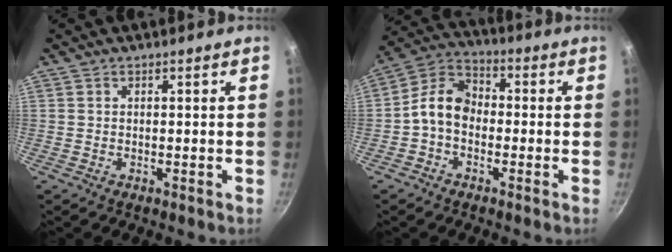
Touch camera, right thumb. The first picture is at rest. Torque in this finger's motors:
{"motor_torque": [1.50, 1.54, 0.84, -1.01, 0.23]}